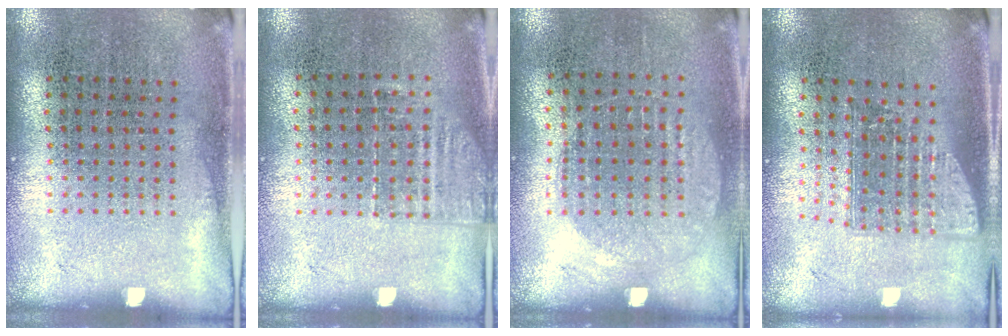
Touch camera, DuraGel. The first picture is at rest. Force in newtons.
{"total": 1.3, "press": 1.1, "slide": 0.6}
{"total": 1.0, "press": 0.9, "slide": 0.4}
{"total": 1.5, "press": 1.2, "slide": 0.9}